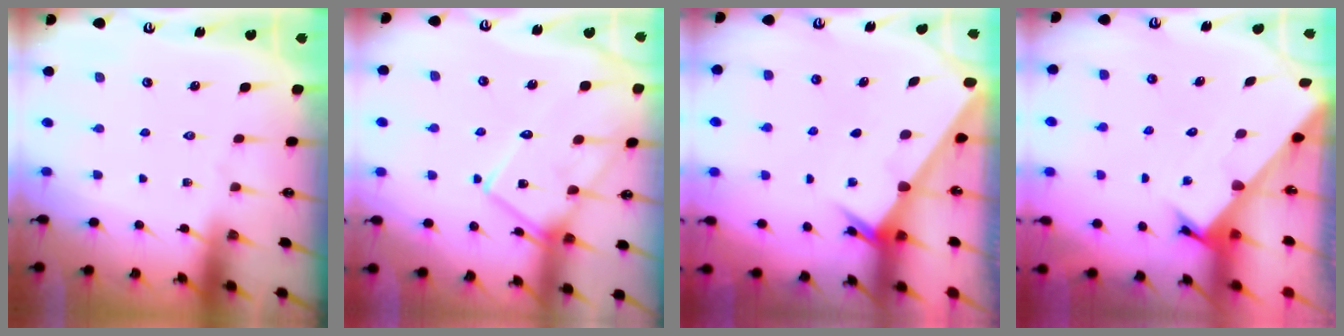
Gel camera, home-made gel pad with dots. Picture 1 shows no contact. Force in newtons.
{"total": 13.2, "press": 13.2, "slide": 0.7}
{"total": 1.9, "press": 1.9, "slide": 0.0}
{"total": 2.3, "press": 2.3, "slide": 0.2}